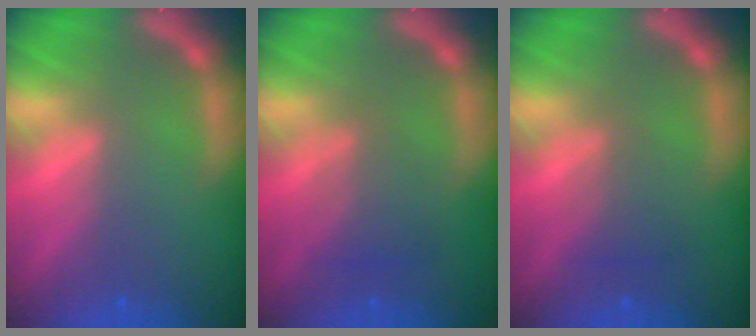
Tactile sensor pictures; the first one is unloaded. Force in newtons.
{"total": 3.0}
{"total": 2.0}